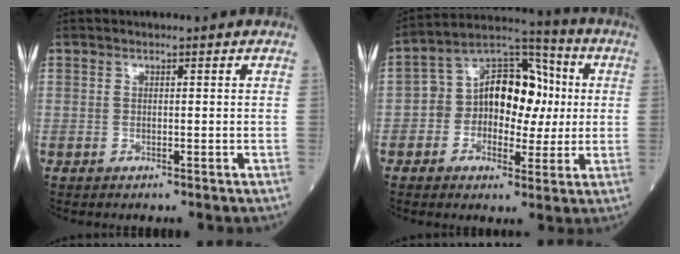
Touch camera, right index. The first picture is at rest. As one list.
[{"total": 14.0, "force": [0.3, 8.8, 10.9], "torque": [-0.178, 0.047, 0.001]}]